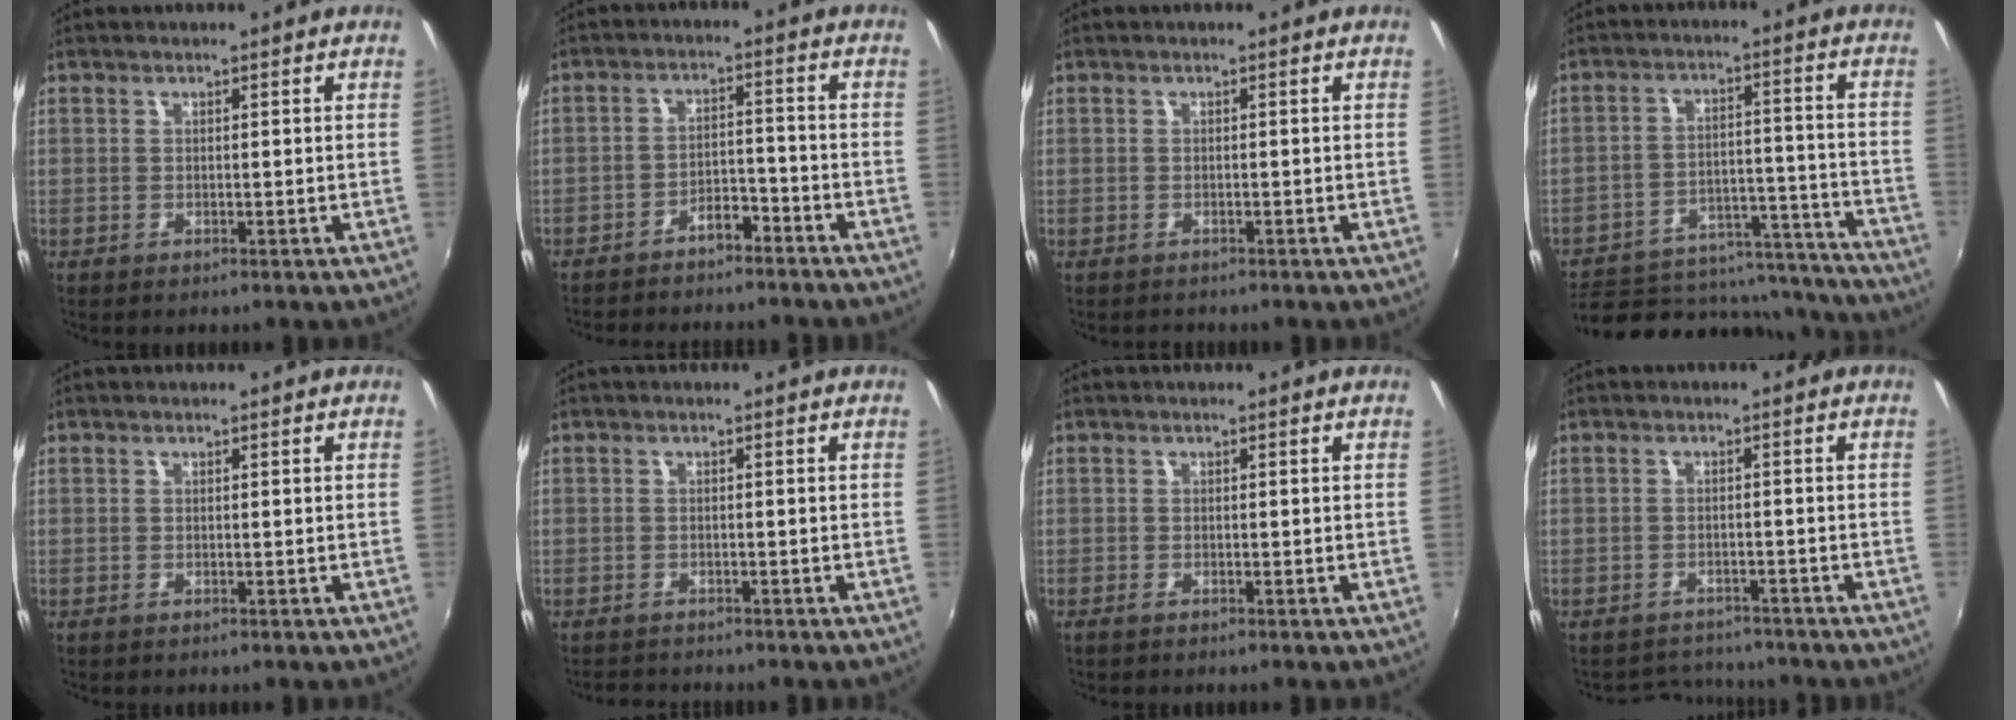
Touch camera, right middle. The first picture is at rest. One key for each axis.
{"total": 8.7, "fx": -7.6, "fy": 3.0, "fz": 3.2, "tx": -0.076, "ty": 0.019, "tz": -0.104}
{"total": 0.9, "fx": -0.9, "fy": 0.4, "fz": 0.0, "tx": -0.004, "ty": 0.002, "tz": -0.013}
{"total": 19.9, "fx": -15.9, "fy": 9.6, "fz": 7.1, "tx": -0.138, "ty": 0.037, "tz": -0.184}
{"total": 0.0}
{"total": 2.3, "fx": -2.1, "fy": 0.8, "fz": 0.1, "tx": -0.011, "ty": -0.002, "tz": -0.040}
{"total": 0.7, "fx": -0.6, "fy": 0.1, "fz": 0.4, "tx": -0.008, "ty": -0.003, "tz": -0.012}
{"total": 5.0, "fx": -4.7, "fy": 1.6, "fz": -0.1, "tx": -0.012, "ty": 0.011, "tz": -0.072}